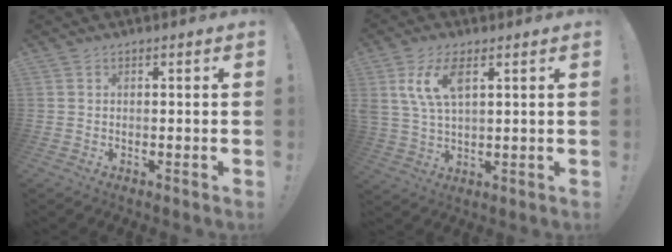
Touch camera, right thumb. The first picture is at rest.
{"total": 9.5, "force": [3.8, 4.6, 7.4], "torque": [-0.142, -0.007, 0.068]}